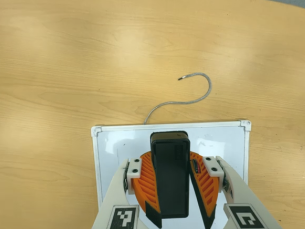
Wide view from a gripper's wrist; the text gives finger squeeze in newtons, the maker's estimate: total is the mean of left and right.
{"total": 12.4, "left": 11.5, "right": 13.3}